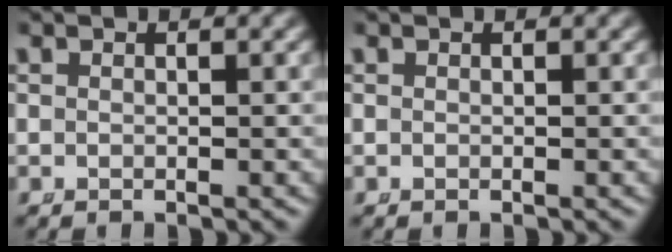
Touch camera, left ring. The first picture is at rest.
{"total": 0.0}